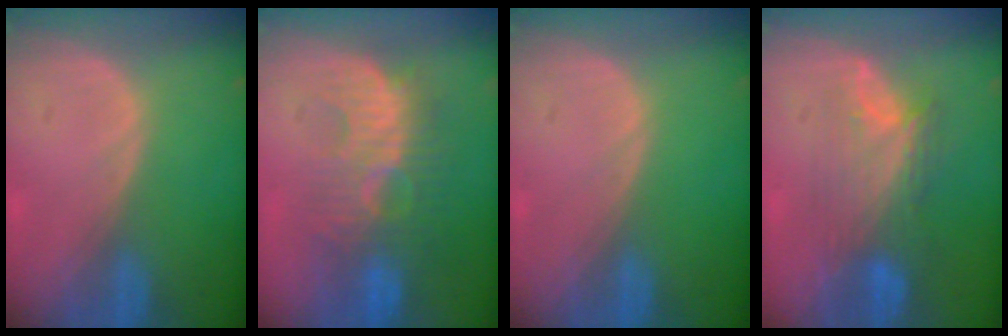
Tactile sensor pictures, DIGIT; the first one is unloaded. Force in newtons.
{"total": 9.1, "press": 8.9, "slide": 1.7}
{"total": 0.0}
{"total": 7.7, "press": 7.3, "slide": 2.5}